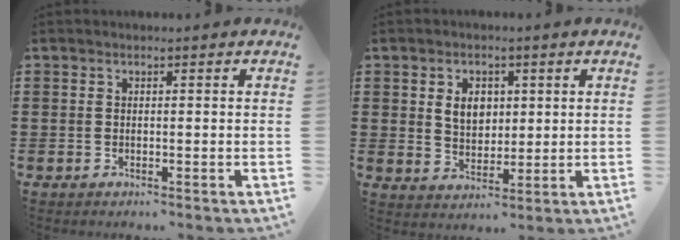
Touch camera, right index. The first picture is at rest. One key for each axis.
{"total": 4.8, "fx": 1.1, "fy": 3.6, "fz": 2.9, "tx": -0.062, "ty": 0.010, "tz": 0.016}